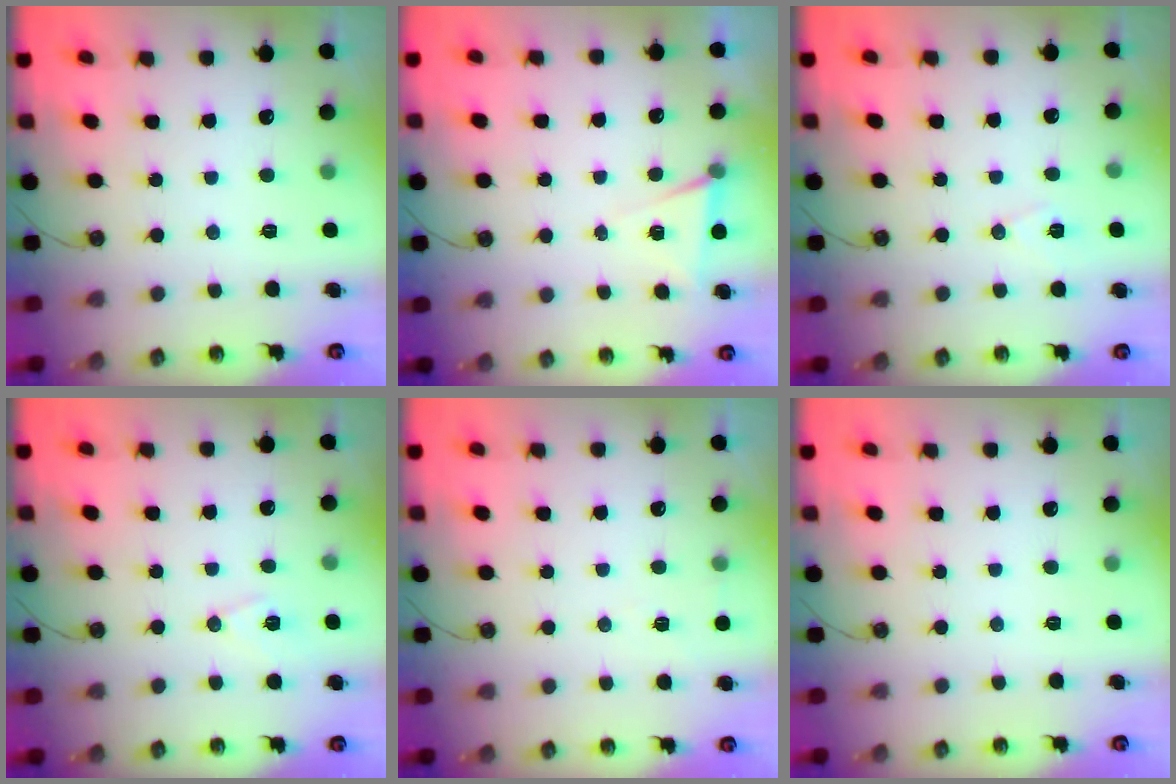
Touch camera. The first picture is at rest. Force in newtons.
{"total": 6.3, "press": 4.2, "slide": 4.7}
{"total": 6.7, "press": 5.5, "slide": 3.8}
{"total": 7.6, "press": 6.6, "slide": 3.7}
{"total": 4.2, "press": 2.4, "slide": 3.4}
{"total": 0.0}